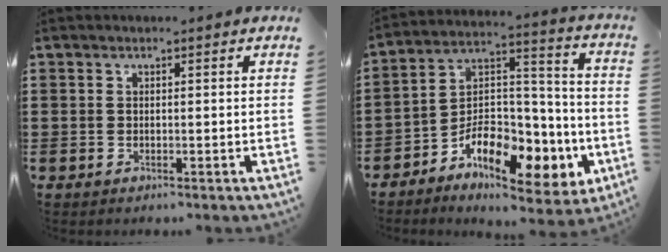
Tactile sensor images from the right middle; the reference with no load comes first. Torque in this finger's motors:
{"motor_torque": [1.97, -0.16, 0.81, 0.21]}